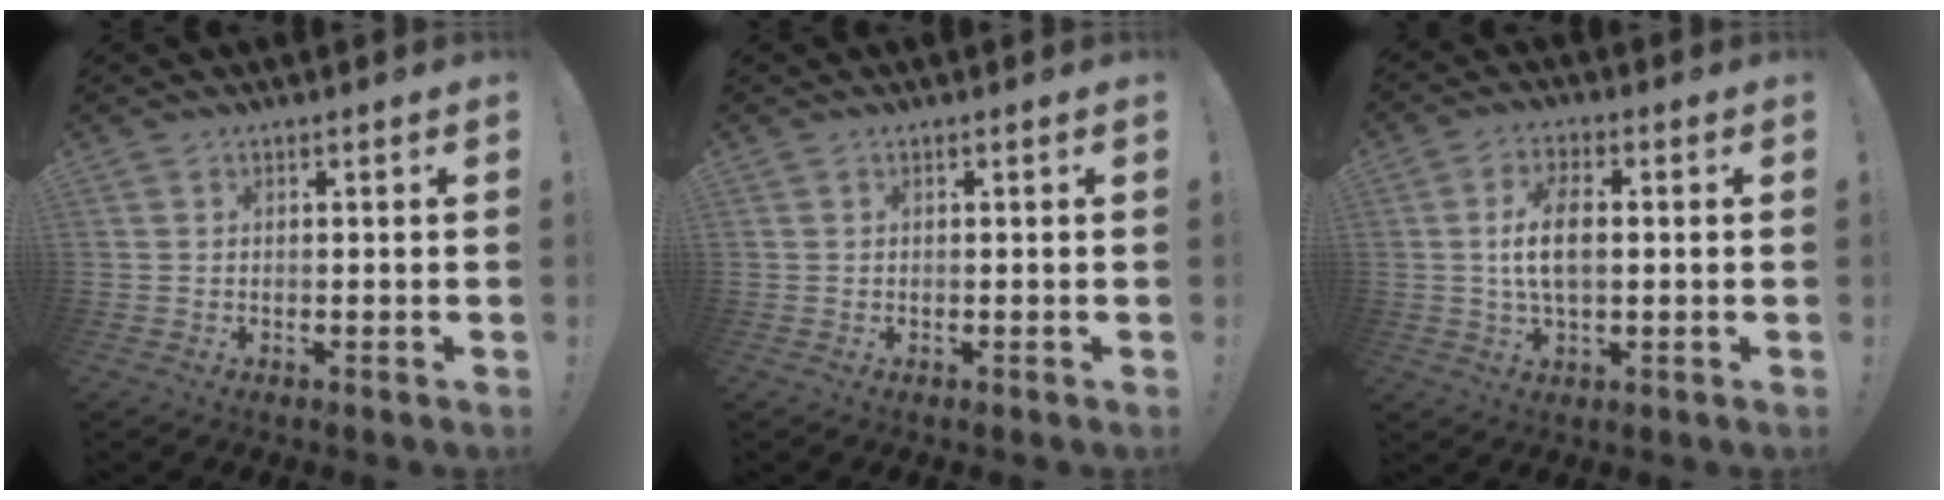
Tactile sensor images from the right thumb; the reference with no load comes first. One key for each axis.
{"total": 0.0}
{"total": 9.1, "fx": 0.5, "fy": 4.5, "fz": 7.9, "tx": -0.136, "ty": 0.000, "tz": 0.009}